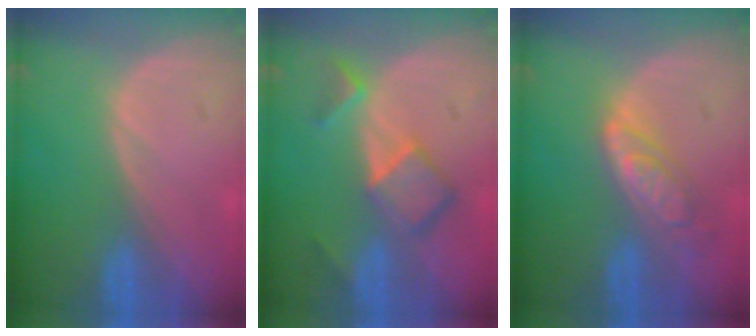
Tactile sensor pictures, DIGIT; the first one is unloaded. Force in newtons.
{"total": 7.0, "press": 6.0, "slide": 3.5}
{"total": 6.3, "press": 5.6, "slide": 3.0}